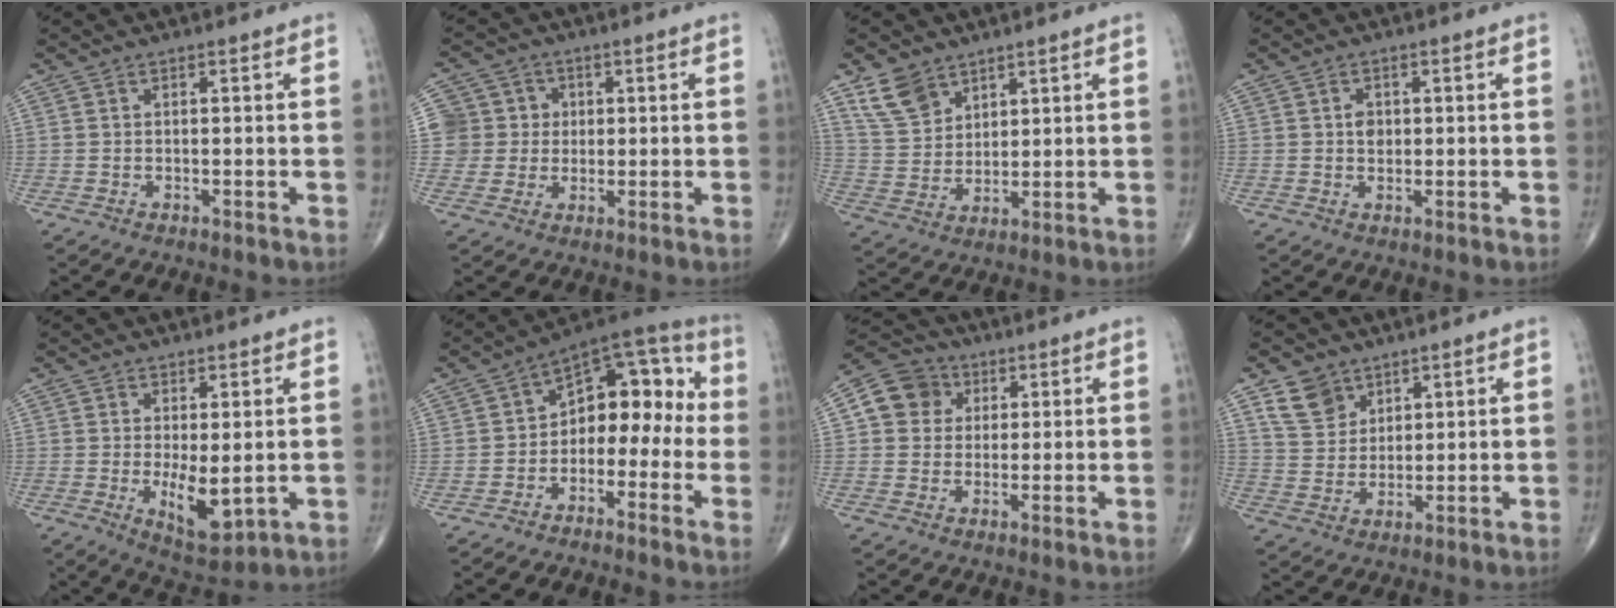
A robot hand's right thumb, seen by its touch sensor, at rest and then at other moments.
{"total": 7.3, "force": [1.0, 7.2, 0.6], "torque": [0.028, 0.014, 0.012]}
{"total": 7.8, "force": [5.3, 4.9, 3.0], "torque": [-0.042, -0.024, 0.113]}
{"total": 2.2, "force": [0.3, 1.7, 1.3], "torque": [-0.011, 0.001, 0.004]}
{"total": 6.5, "force": [-0.4, 2.6, 5.9], "torque": [-0.084, -0.019, 0.005]}
{"total": 13.1, "force": [-1.9, 8.5, 9.8], "torque": [-0.091, 0.058, -0.045]}
{"total": 8.5, "force": [2.1, 7.7, 2.9], "torque": [-0.032, 0.005, 0.027]}
{"total": 7.0, "force": [4.4, 5.0, 2.2], "torque": [-0.020, -0.024, 0.092]}